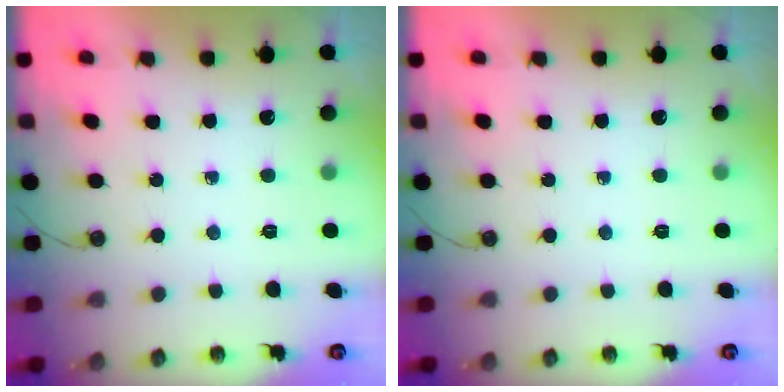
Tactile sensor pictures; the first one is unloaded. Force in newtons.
{"total": 0.0}